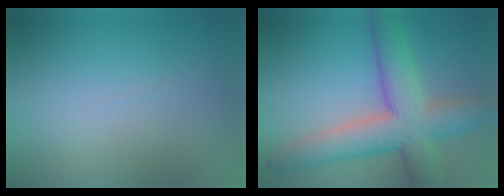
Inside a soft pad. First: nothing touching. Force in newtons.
{"total": 8.9, "press": 8.9, "slide": 0.4}